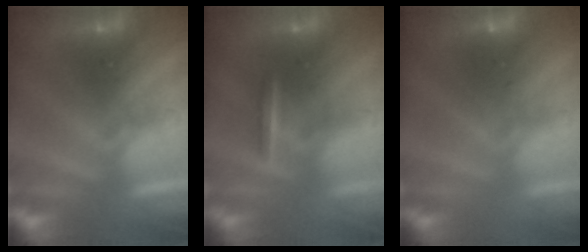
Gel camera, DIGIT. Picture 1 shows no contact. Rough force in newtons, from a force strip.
{"total": 7.3}
{"total": 2.9}